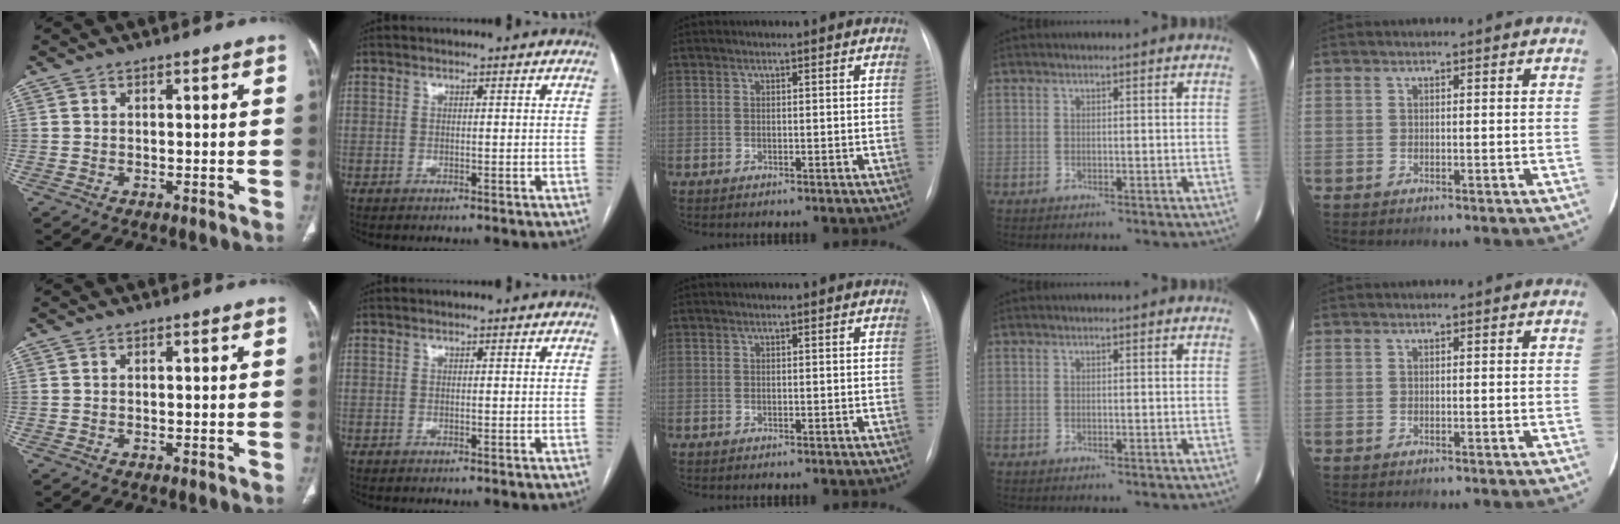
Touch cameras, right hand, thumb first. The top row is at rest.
{}